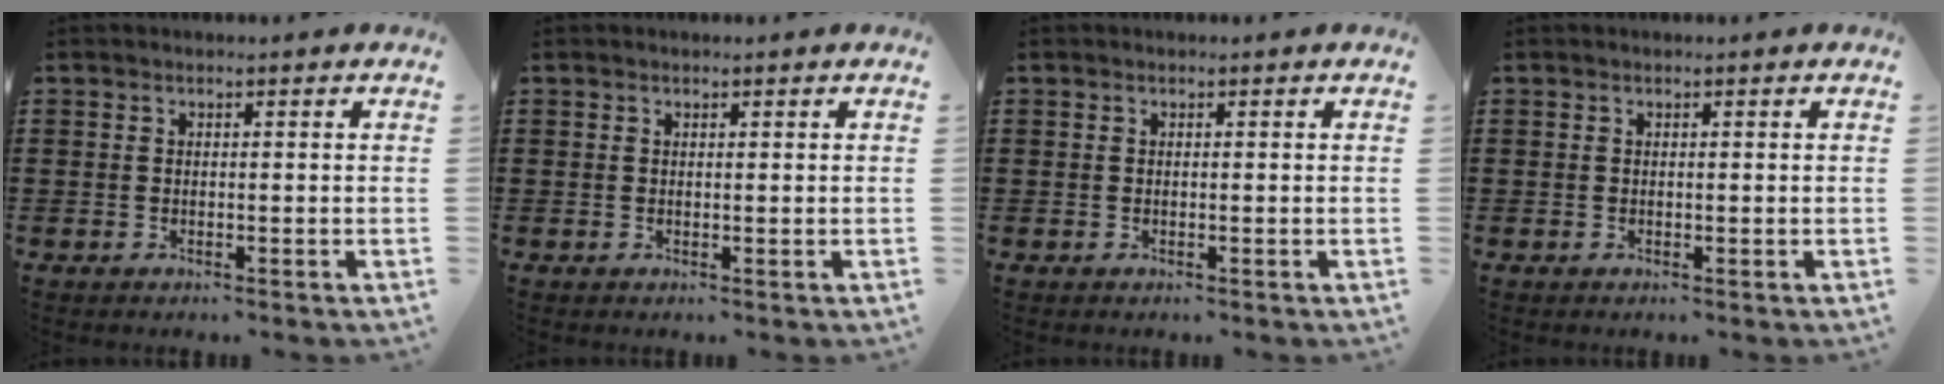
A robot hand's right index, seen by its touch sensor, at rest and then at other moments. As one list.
[{"total": 0.0}, {"total": 0.0}, {"total": 0.0}]